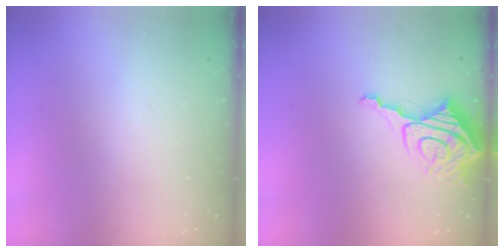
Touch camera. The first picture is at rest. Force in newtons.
{"total": 11.2, "press": 11.2, "slide": 1.2}